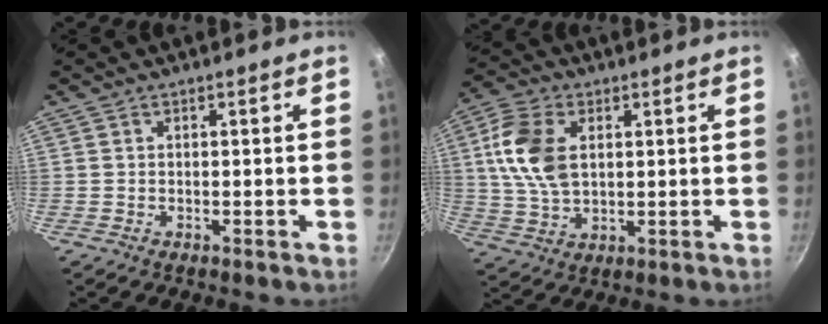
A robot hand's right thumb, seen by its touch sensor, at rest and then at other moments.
{"total": 11.7, "force": [2.4, 7.3, 8.8], "torque": [-0.161, -0.001, 0.046]}